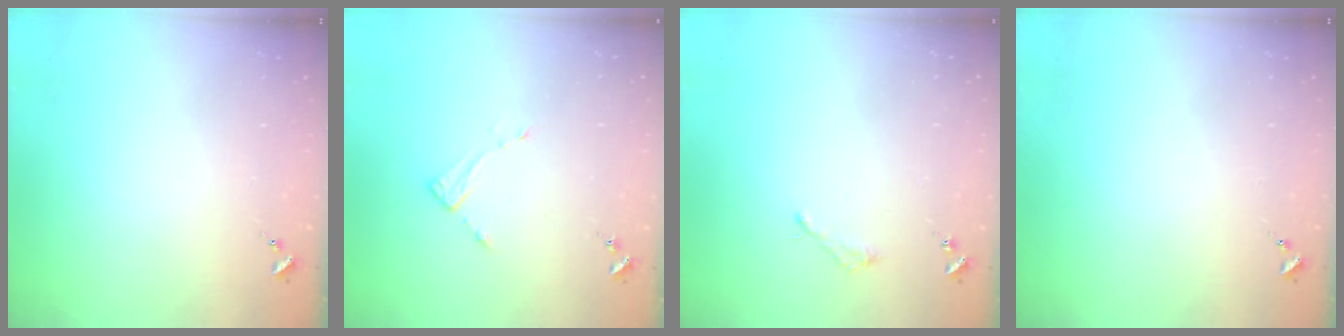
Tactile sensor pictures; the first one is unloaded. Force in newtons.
{"total": 2.8, "press": 2.7, "slide": 0.3}
{"total": 2.2, "press": 2.2, "slide": 0.2}
{"total": 0.0}